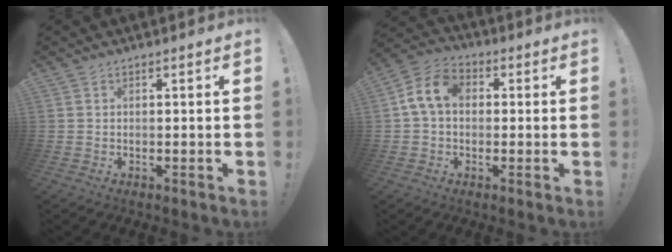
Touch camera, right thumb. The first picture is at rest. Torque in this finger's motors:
{"motor_torque": [0.07, 0.33, 0.45, -0.40, 0.03]}